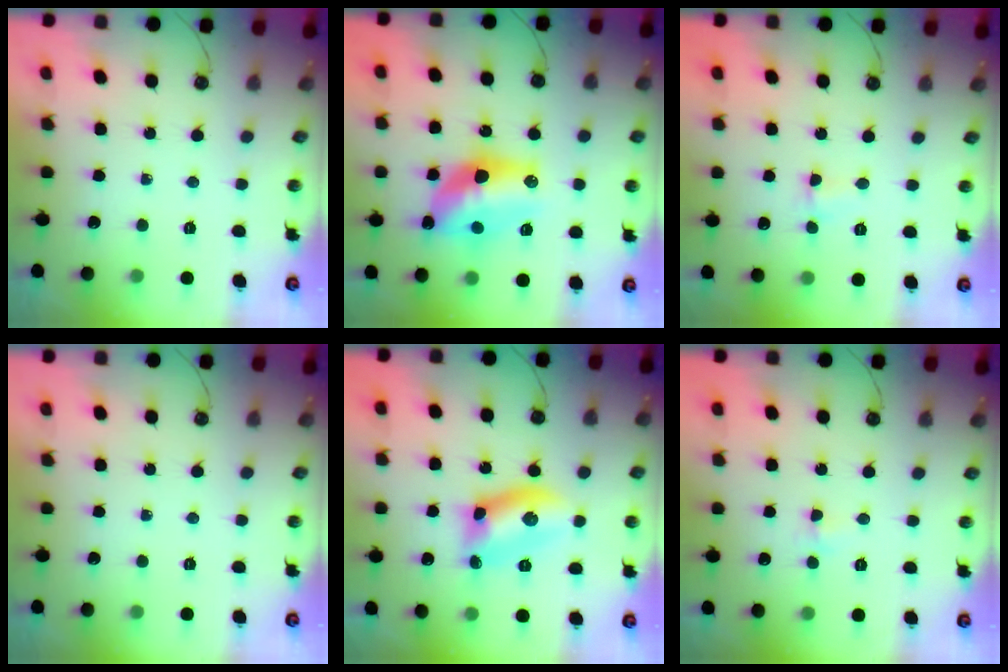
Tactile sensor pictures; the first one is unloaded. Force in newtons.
{"total": 13.7, "press": 13.6, "slide": 1.2}
{"total": 1.6, "press": 1.4, "slide": 0.6}
{"total": 0.0}
{"total": 10.9, "press": 10.9, "slide": 0.3}
{"total": 4.7, "press": 3.1, "slide": 3.5}